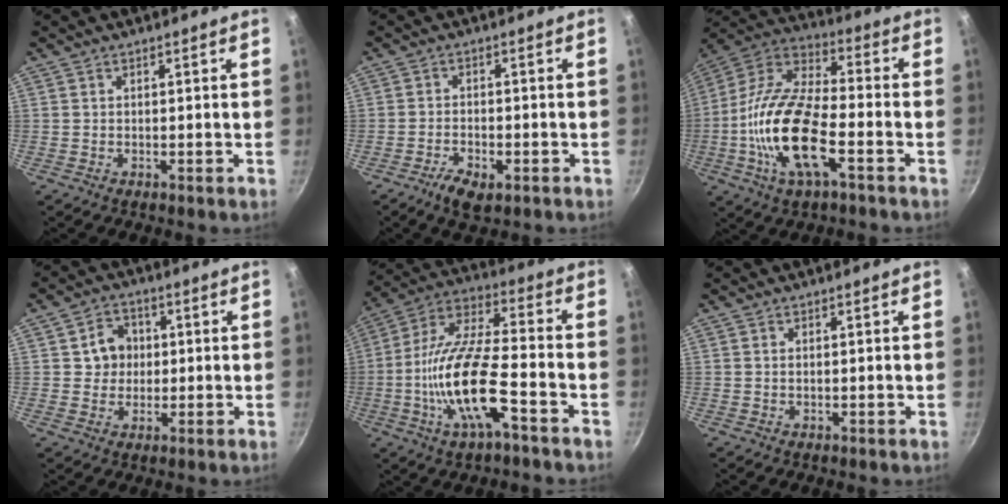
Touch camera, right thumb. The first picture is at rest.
{"total": 4.8, "force": [-2.7, 2.1, 3.4], "torque": [-0.061, 0.006, -0.044]}
{"total": 20.0, "force": [-5.6, 8.1, 17.4], "torque": [-0.356, 0.030, -0.104]}
{"total": 6.2, "force": [0.8, 5.5, 2.6], "torque": [-0.009, 0.005, 0.008]}
{"total": 18.1, "force": [-5.9, 5.7, 16.1], "torque": [-0.327, 0.040, -0.108]}
{"total": 0.0}